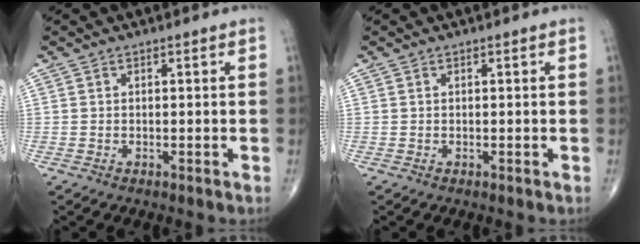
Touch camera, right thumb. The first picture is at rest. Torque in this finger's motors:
{"motor_torque": [0.06, -0.09, -0.17, -0.06, 0.04]}